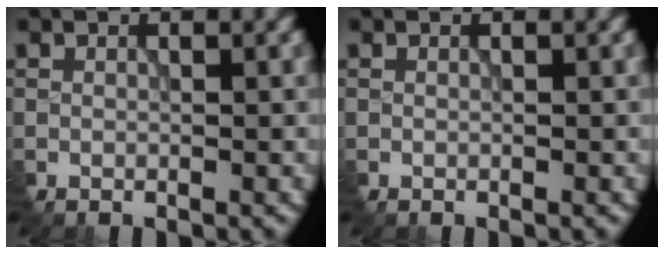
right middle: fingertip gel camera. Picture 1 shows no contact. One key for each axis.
{"total": 0.0}